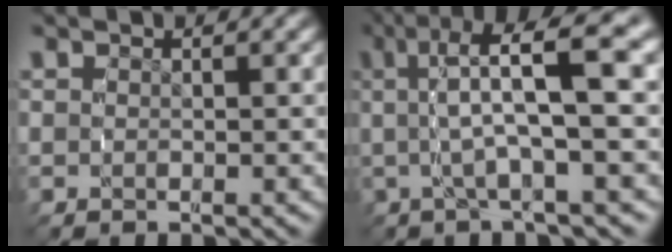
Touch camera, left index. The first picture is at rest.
{"total": 7.6, "force": [1.8, 1.9, 7.2], "torque": [-0.115, 0.025, 0.012]}